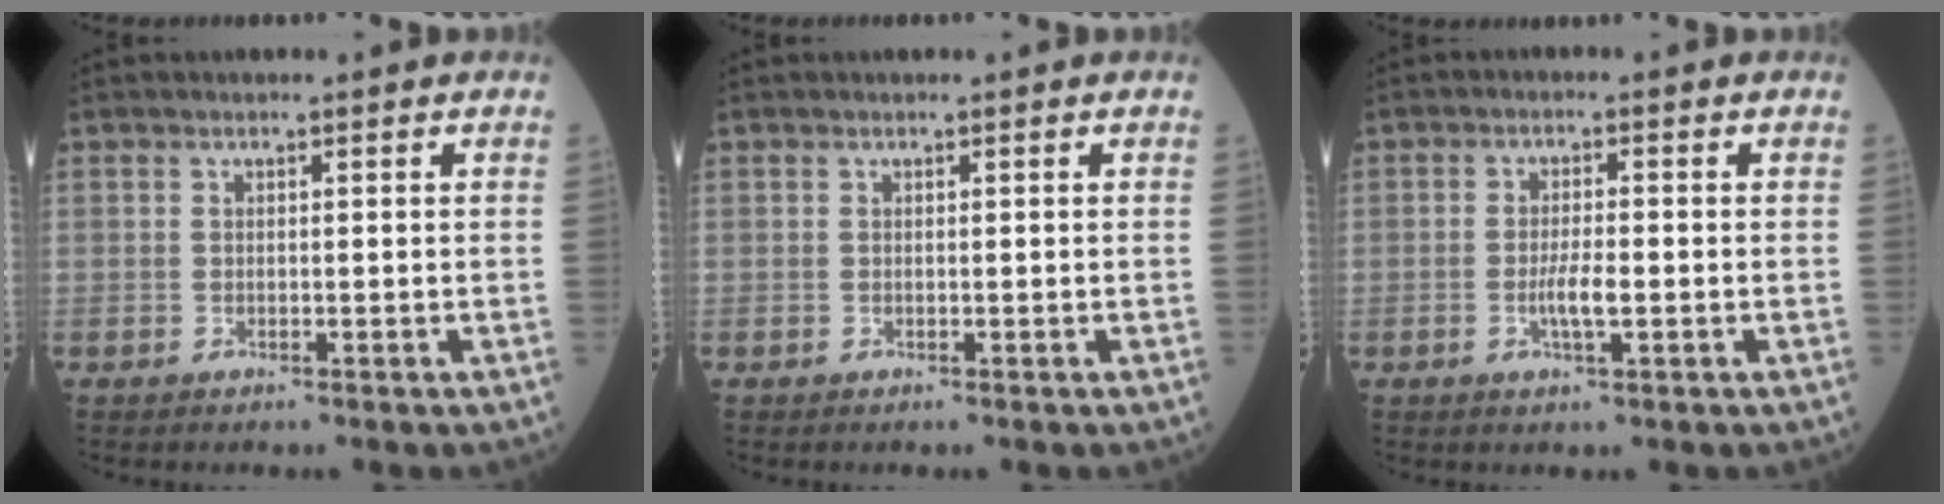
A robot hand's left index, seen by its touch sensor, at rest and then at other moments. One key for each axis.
{"total": 0.0}
{"total": 3.6, "fx": -1.0, "fy": 0.7, "fz": 3.4, "tx": -0.069, "ty": -0.002, "tz": -0.017}